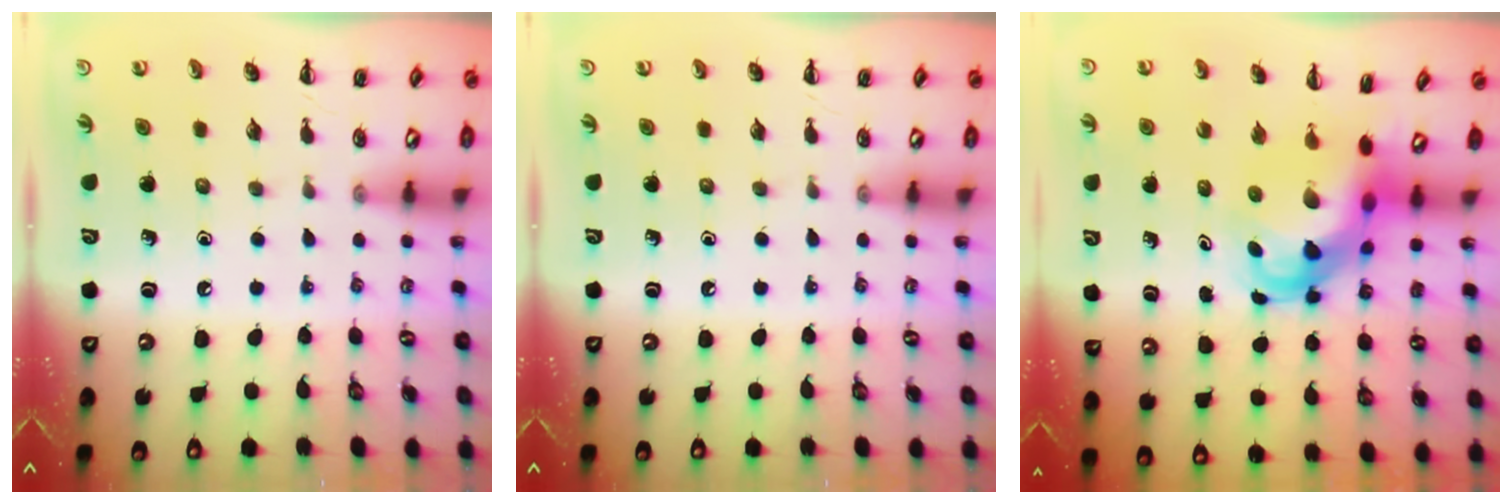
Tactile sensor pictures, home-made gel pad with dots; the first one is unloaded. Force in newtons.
{"total": 0.0}
{"total": 6.9, "press": 6.6, "slide": 2.1}